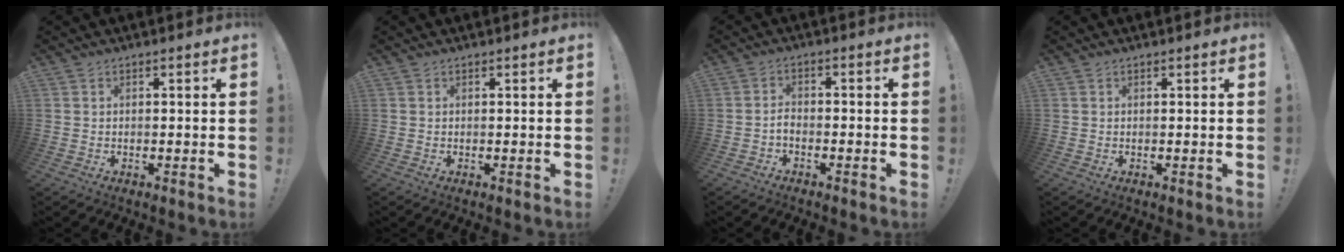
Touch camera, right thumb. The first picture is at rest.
{"total": 0.0}
{"total": 2.6, "force": [-1.7, 0.8, 1.9], "torque": [-0.037, 0.002, -0.032]}
{"total": 0.0}